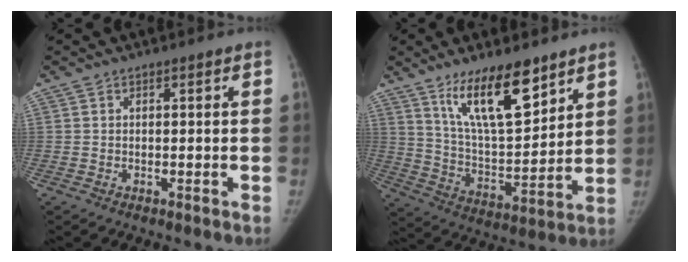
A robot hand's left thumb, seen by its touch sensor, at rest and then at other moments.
{"total": 16.1, "force": [10.4, 5.2, 11.2], "torque": [-0.162, -0.064, 0.196]}